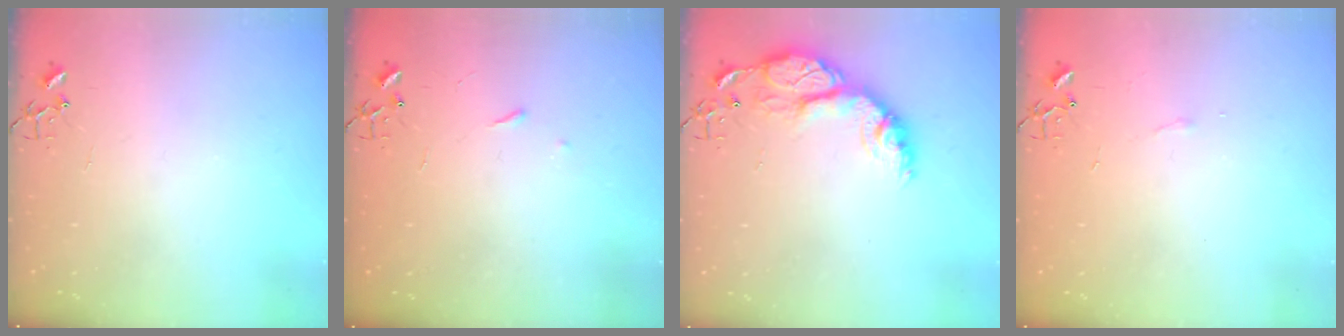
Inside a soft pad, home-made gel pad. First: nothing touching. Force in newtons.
{"total": 2.9, "press": 2.8, "slide": 0.5}
{"total": 16.7, "press": 16.7, "slide": 1.3}
{"total": 3.3, "press": 3.2, "slide": 0.6}